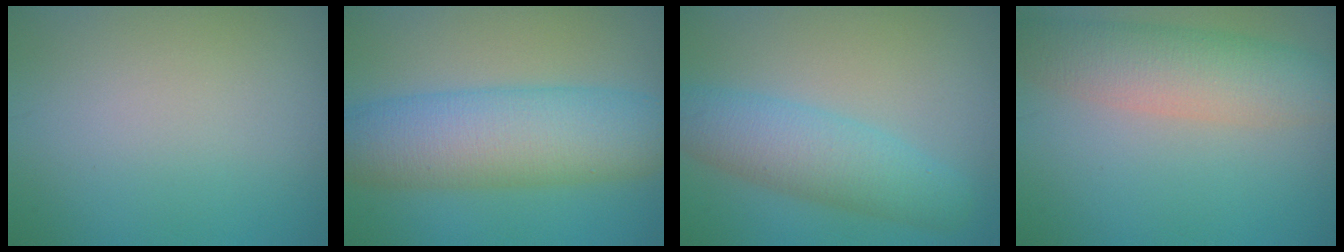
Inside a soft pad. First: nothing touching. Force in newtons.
{"total": 8.9, "press": 8.9, "slide": 0.1}
{"total": 5.6, "press": 5.6, "slide": 0.2}
{"total": 6.0, "press": 6.0, "slide": 0.1}